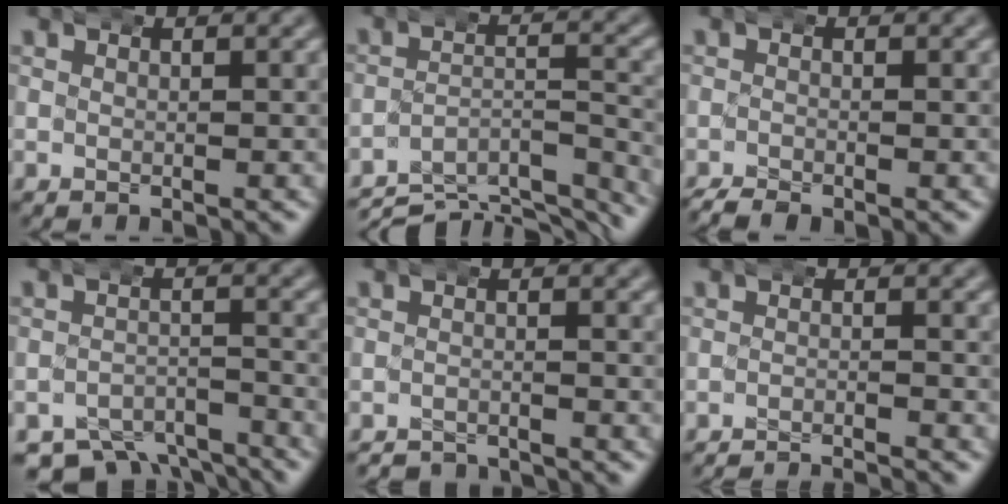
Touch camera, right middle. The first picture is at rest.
{"total": 10.8, "force": [-9.8, 3.4, 3.0], "torque": [-0.028, -0.023, -0.152]}
{"total": 2.7, "force": [-2.2, 1.1, 1.1], "torque": [-0.027, -0.010, -0.034]}
{"total": 7.9, "force": [-6.6, 3.6, 2.3], "torque": [-0.032, -0.026, -0.107]}
{"total": 3.7, "force": [-3.6, 0.5, -0.1], "torque": [-0.003, -0.012, -0.059]}
{"total": 5.9, "force": [-5.8, 0.9, 0.9], "torque": [-0.007, -0.010, -0.092]}